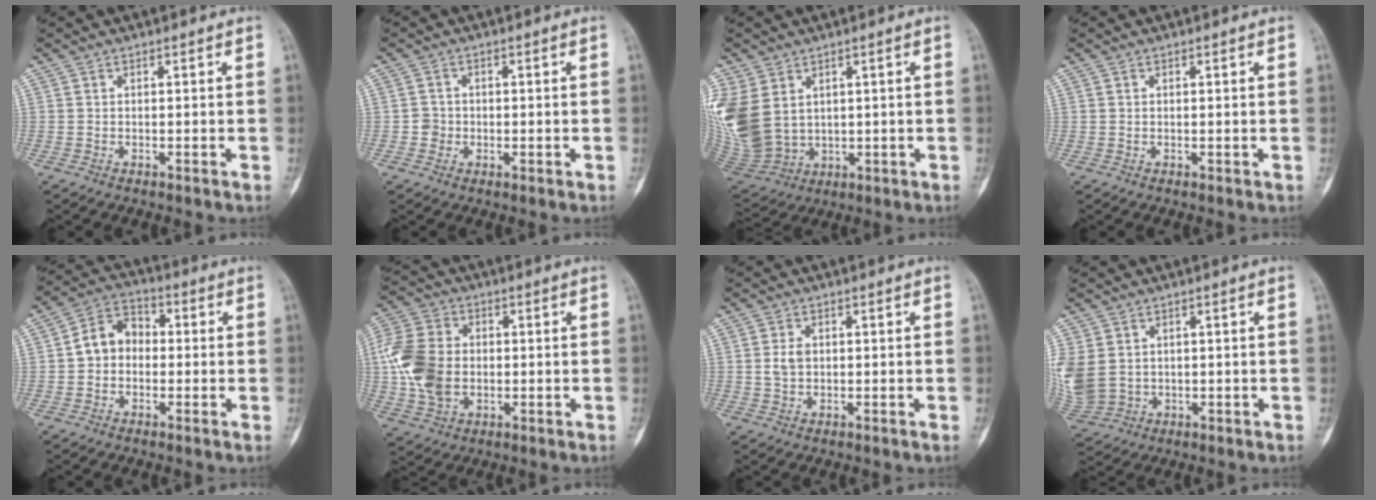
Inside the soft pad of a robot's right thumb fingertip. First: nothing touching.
{"total": 2.2, "force": [-0.5, 2.1, 0.3], "torque": [0.009, 0.008, -0.013]}
{"total": 13.5, "force": [3.5, 10.4, 7.9], "torque": [-0.182, -0.012, 0.099]}
{"total": 0.0}
{"total": 7.8, "force": [-0.2, 6.3, 4.6], "torque": [-0.057, 0.029, -0.019]}
{"total": 13.7, "force": [-0.4, 10.0, 9.4], "torque": [-0.188, 0.010, -0.008]}
{"total": 2.7, "force": [0.2, 1.9, 1.9], "torque": [-0.033, 0.004, 0.006]}
{"total": 11.7, "force": [1.2, 9.9, 6.2], "torque": [-0.176, 0.008, 0.048]}